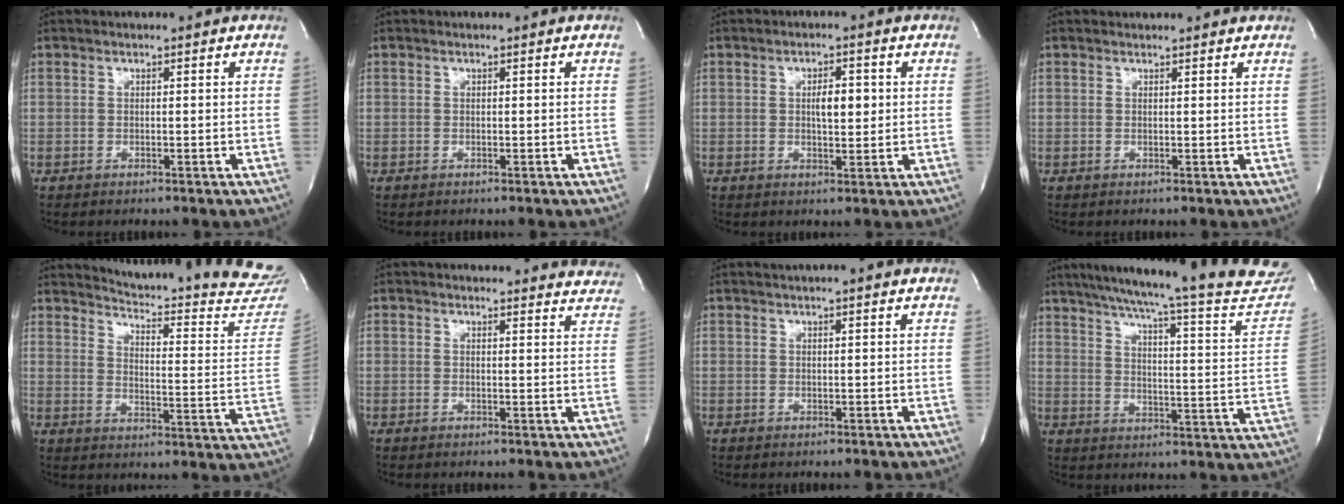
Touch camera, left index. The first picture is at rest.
{"total": 0.0}
{"total": 3.9, "force": [0.4, 1.5, 3.6], "torque": [-0.058, 0.000, 0.007]}
{"total": 2.1, "force": [2.0, 0.3, 0.1], "torque": [-0.013, 0.013, 0.022]}
{"total": 24.8, "force": [23.8, 1.1, 7.0], "torque": [-0.101, -0.138, 0.275]}
{"total": 13.9, "force": [13.5, 3.0, 1.5], "torque": [0.013, -0.045, 0.120]}
{"total": 5.6, "force": [5.0, -0.1, 2.3], "torque": [-0.035, 0.024, 0.055]}
{"total": 29.8, "force": [26.9, 1.9, 12.8], "torque": [-0.195, -0.084, 0.325]}